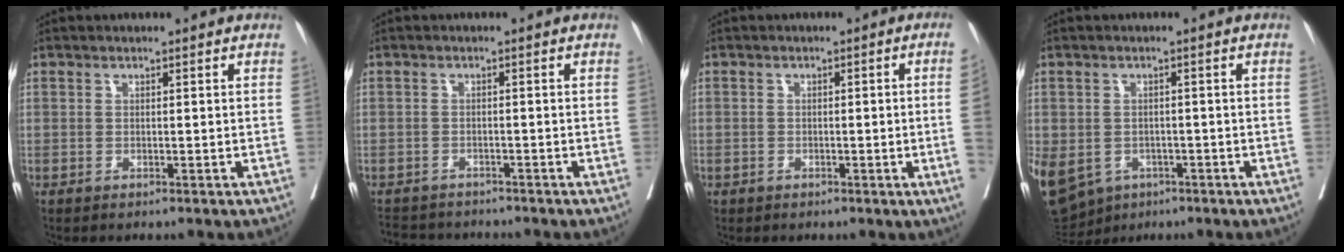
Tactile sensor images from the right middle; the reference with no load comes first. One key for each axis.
{"total": 5.8, "fx": -5.6, "fy": 1.6, "fz": 0.9, "tx": -0.008, "ty": 0.000, "tz": -0.083}
{"total": 3.2, "fx": -0.6, "fy": -0.3, "fz": 3.1, "tx": -0.040, "ty": 0.003, "tz": -0.005}
{"total": 23.8, "fx": -10.2, "fy": 18.7, "fz": 10.5, "tx": -0.367, "ty": -0.026, "tz": -0.144}